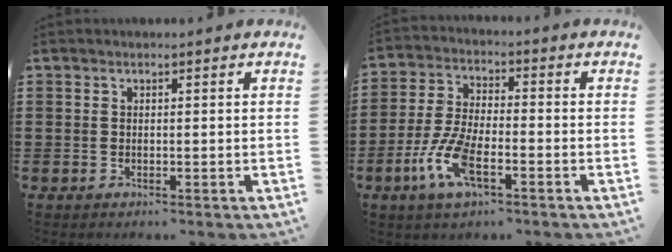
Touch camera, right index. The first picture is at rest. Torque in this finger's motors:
{"motor_torque": [1.26, 0.88, 0.30, 0.19]}